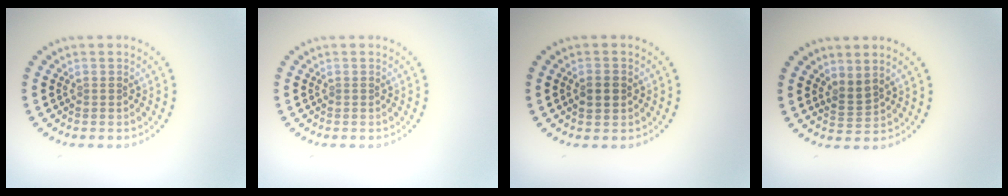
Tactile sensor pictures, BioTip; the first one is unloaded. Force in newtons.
{"total": 0.0}
{"total": 2.3, "press": 2.3, "slide": 0.1}
{"total": 1.8, "press": 1.3, "slide": 1.3}